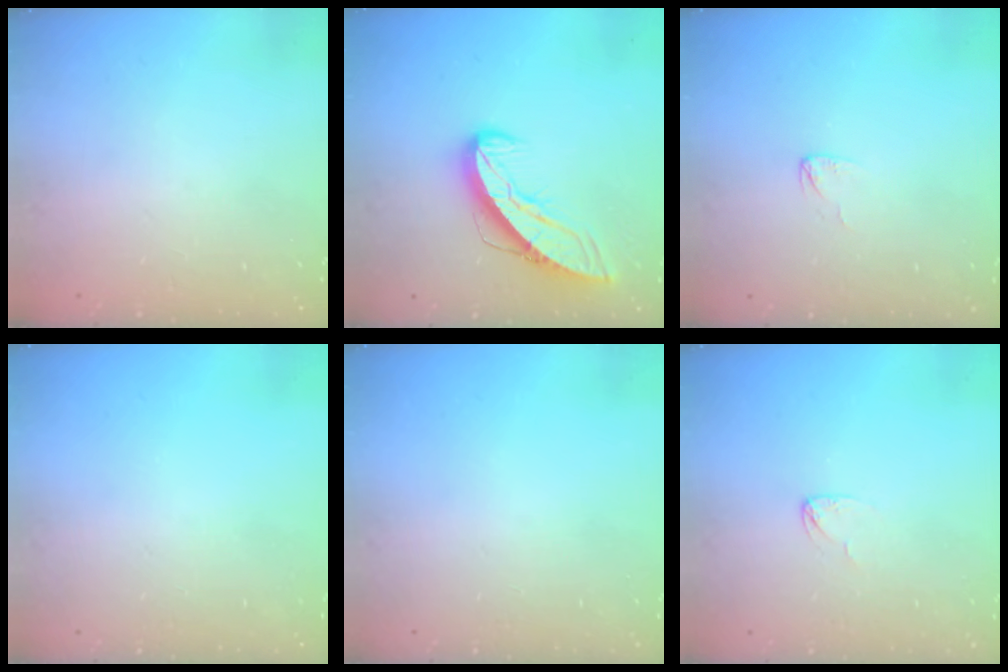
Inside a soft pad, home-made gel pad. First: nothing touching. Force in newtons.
{"total": 9.8, "press": 9.7, "slide": 1.1}
{"total": 3.3, "press": 3.3, "slide": 0.2}
{"total": 0.0}
{"total": 0.0}
{"total": 2.9, "press": 2.9, "slide": 0.2}